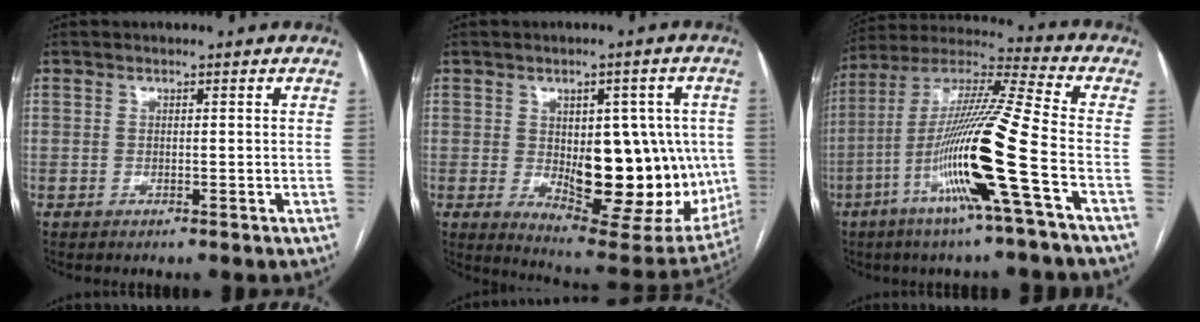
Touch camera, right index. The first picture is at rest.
{"total": 20.3, "force": [-1.3, 8.7, 18.3], "torque": [-0.229, 0.000, 0.010]}
{"total": 18.6, "force": [-6.4, -1.4, 17.4], "torque": [-0.345, -0.014, -0.130]}